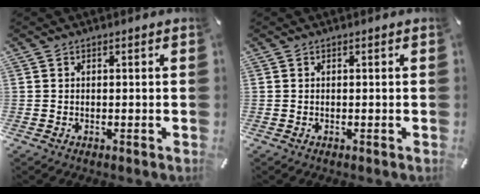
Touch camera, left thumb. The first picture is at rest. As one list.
[{"total": 0.0}]